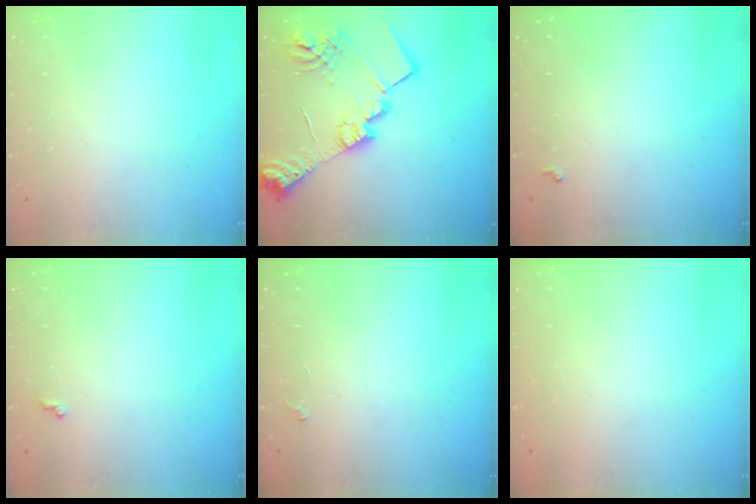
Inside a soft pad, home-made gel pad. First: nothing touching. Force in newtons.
{"total": 23.1, "press": 23.0, "slide": 2.1}
{"total": 3.0, "press": 3.0, "slide": 0.5}
{"total": 4.6, "press": 4.5, "slide": 0.7}
{"total": 2.0, "press": 1.9, "slide": 0.4}
{"total": 0.9, "press": 0.9, "slide": 0.2}